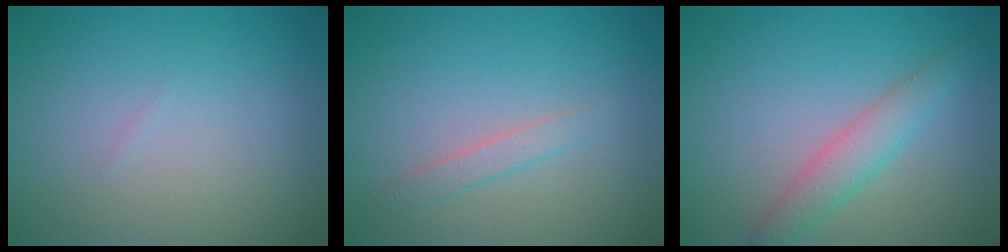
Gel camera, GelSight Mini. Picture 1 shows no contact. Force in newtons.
{"total": 1.3, "press": 1.3, "slide": 0.0}
{"total": 2.8, "press": 2.8, "slide": 0.1}